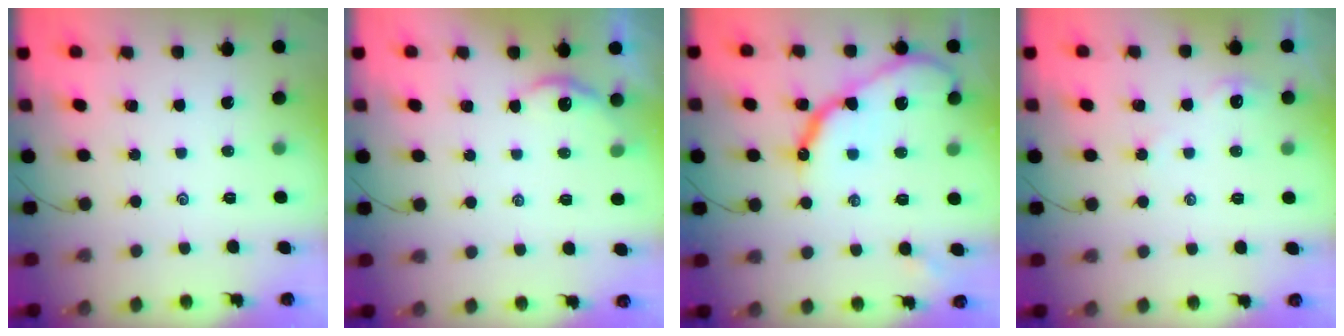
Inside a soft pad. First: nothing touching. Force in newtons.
{"total": 3.8, "press": 3.8, "slide": 0.3}
{"total": 14.1, "press": 14.1, "slide": 1.0}
{"total": 1.9, "press": 1.8, "slide": 0.3}